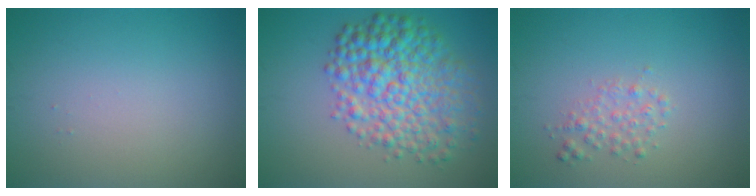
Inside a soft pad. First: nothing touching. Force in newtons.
{"total": 7.5, "press": 7.5, "slide": 0.1}
{"total": 1.6, "press": 1.6, "slide": 0.1}